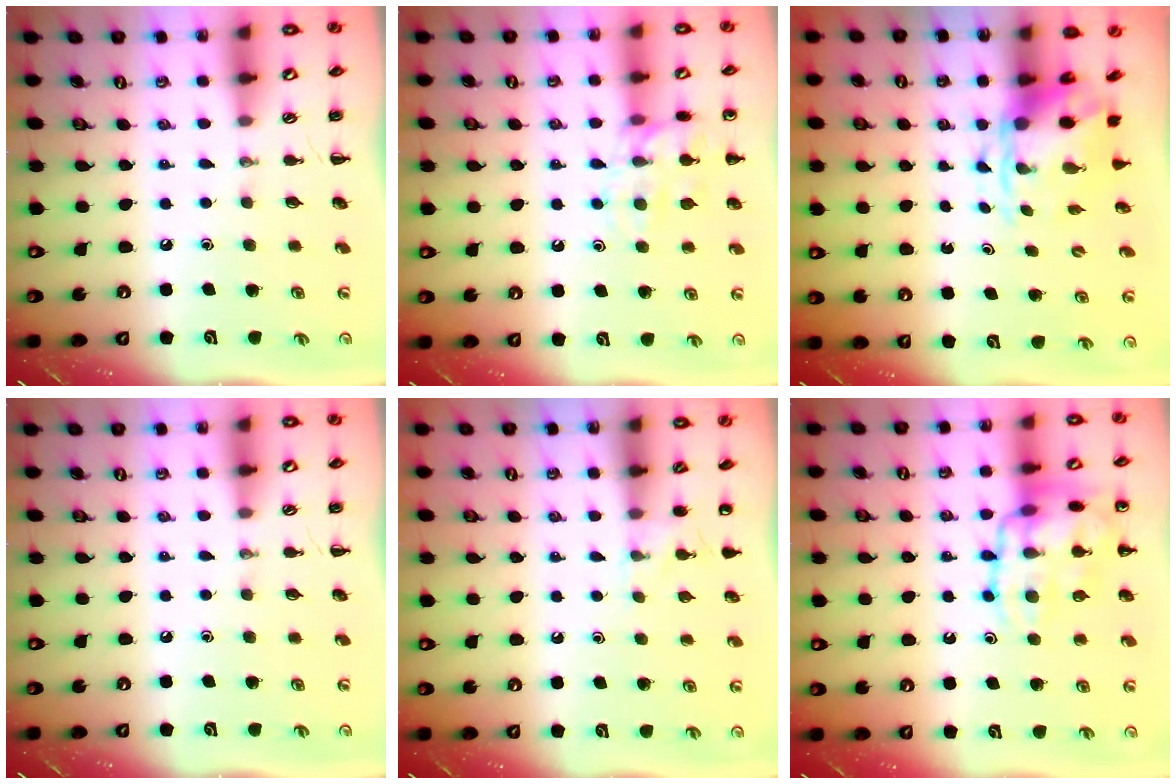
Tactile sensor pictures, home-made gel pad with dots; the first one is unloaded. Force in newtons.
{"total": 13.9, "press": 13.8, "slide": 1.1}
{"total": 4.3, "press": 4.2, "slide": 0.9}
{"total": 0.0}
{"total": 3.7, "press": 3.6, "slide": 1.1}
{"total": 17.2, "press": 17.1, "slide": 1.5}